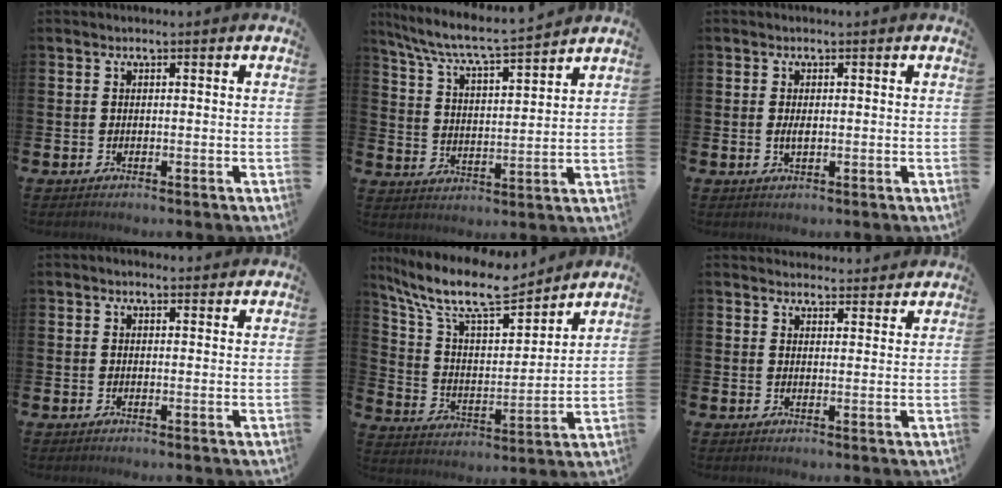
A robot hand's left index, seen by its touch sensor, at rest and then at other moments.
{"total": 7.2, "force": [6.7, 0.1, 2.4], "torque": [-0.081, -0.049, 0.114]}
{"total": 1.5, "force": [0.1, 0.6, 1.3], "torque": [-0.027, 0.003, 0.001]}
{"total": 0.9, "force": [0.7, 0.4, 0.3], "torque": [0.001, 0.004, 0.012]}
{"total": 11.9, "force": [10.1, 3.1, 5.4], "torque": [-0.146, -0.058, 0.176]}
{"total": 3.2, "force": [3.1, 0.6, -0.1], "torque": [0.004, -0.018, 0.055]}